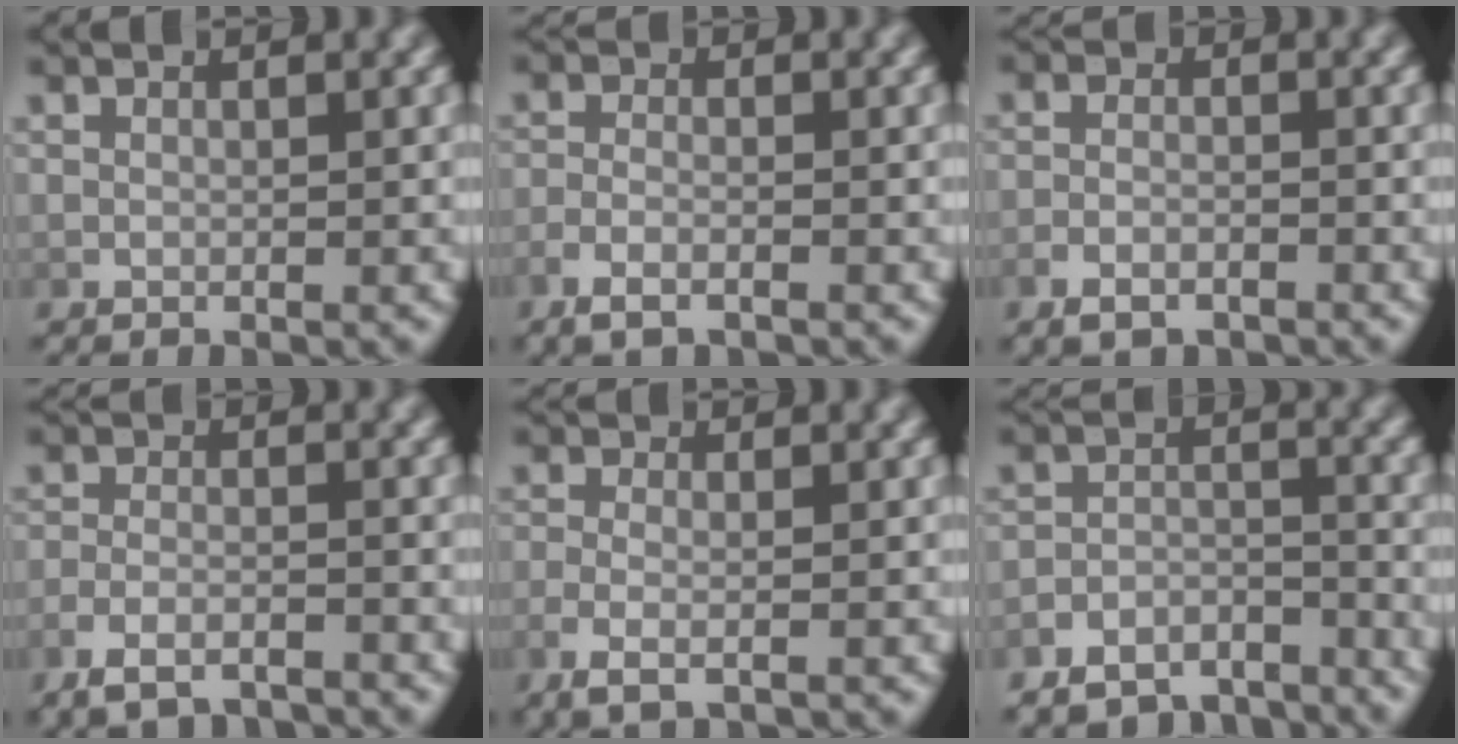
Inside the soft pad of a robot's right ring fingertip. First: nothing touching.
{"total": 2.7, "force": [-1.9, 0.9, 1.7], "torque": [-0.041, -0.006, -0.031]}
{"total": 2.8, "force": [-2.2, 1.3, 1.2], "torque": [-0.023, -0.007, -0.033]}
{"total": 4.2, "force": [-3.7, 1.3, 1.7], "torque": [-0.034, -0.008, -0.058]}
{"total": 2.9, "force": [-1.4, 1.0, 2.3], "torque": [-0.059, -0.012, -0.019]}
{"total": 8.0, "force": [-7.3, 3.0, 1.5], "torque": [-0.007, -0.013, -0.121]}